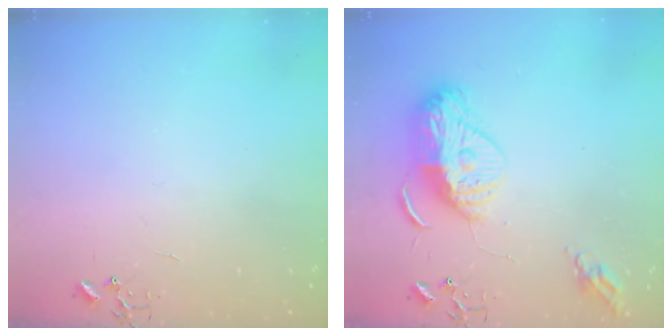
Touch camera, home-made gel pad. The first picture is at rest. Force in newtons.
{"total": 14.4, "press": 14.3, "slide": 1.2}